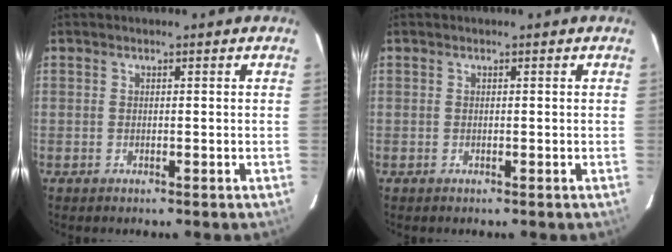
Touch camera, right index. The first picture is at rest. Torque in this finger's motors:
{"motor_torque": [0.00, 0.00, 0.01, 0.00]}